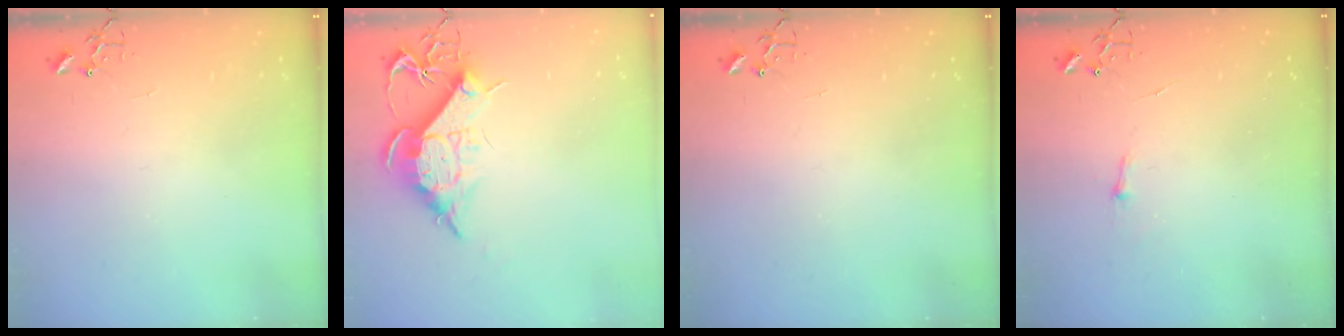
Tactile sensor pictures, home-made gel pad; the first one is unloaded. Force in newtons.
{"total": 12.1, "press": 12.1, "slide": 1.1}
{"total": 0.0}
{"total": 3.1, "press": 3.1, "slide": 0.4}